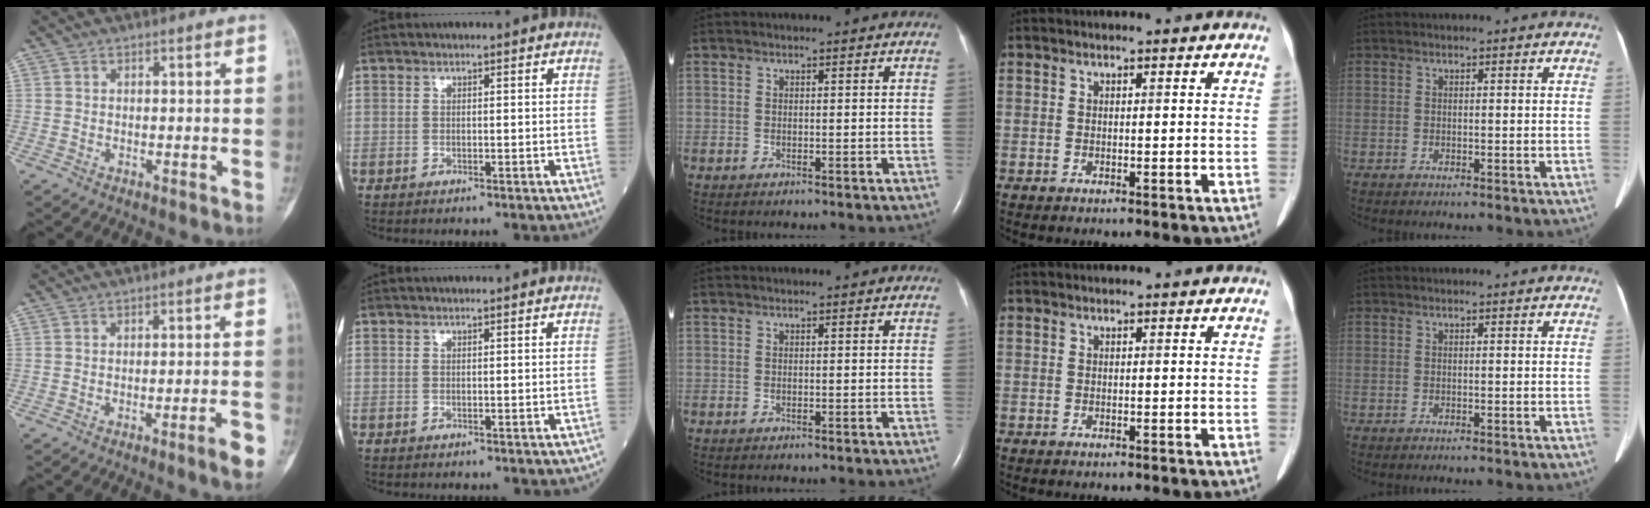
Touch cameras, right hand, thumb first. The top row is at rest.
{"thumb": {"total": 4.5, "force": [-2.3, 0.3, 3.8], "torque": [-0.054, 0.010, -0.034]}}